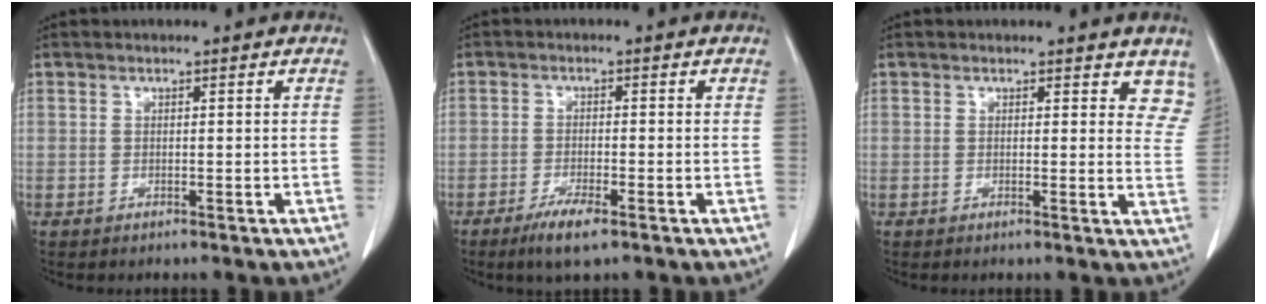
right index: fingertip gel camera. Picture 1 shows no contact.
{"total": 4.3, "force": [-2.8, 0.6, 3.2], "torque": [-0.066, -0.008, -0.049]}
{"total": 6.1, "force": [5.3, 2.5, 1.8], "torque": [0.008, -0.016, 0.038]}